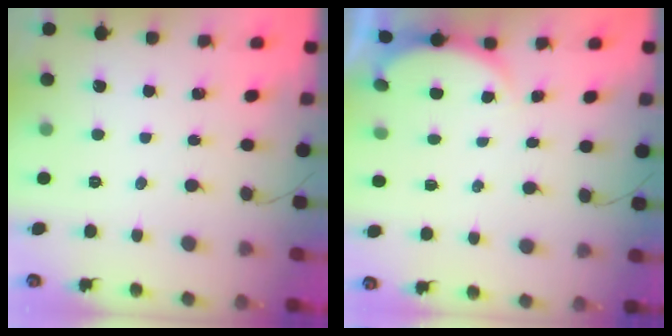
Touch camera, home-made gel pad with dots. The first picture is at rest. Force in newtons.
{"total": 2.6, "press": 2.6, "slide": 0.6}